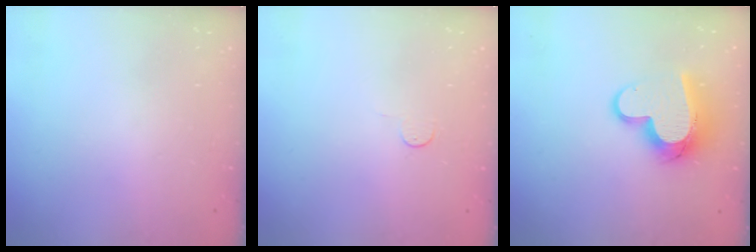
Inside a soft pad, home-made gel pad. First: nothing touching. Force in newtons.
{"total": 3.2, "press": 3.2, "slide": 0.4}
{"total": 13.8, "press": 13.7, "slide": 1.2}